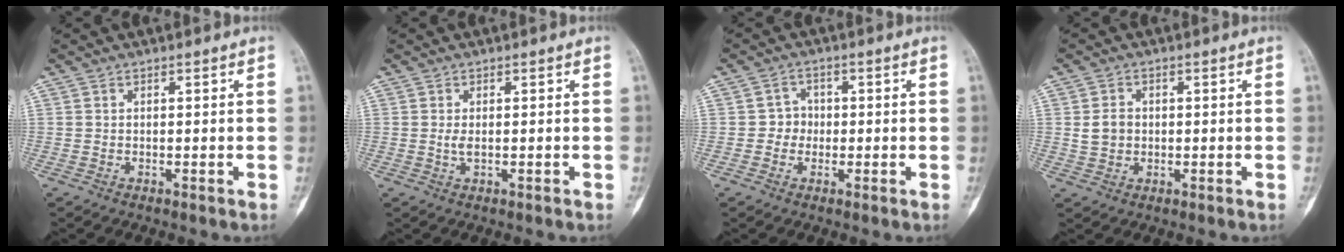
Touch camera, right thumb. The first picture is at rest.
{"total": 1.4, "force": [0.0, 0.5, 1.3], "torque": [-0.024, -0.003, 0.002]}
{"total": 3.0, "force": [-0.4, 2.9, 0.8], "torque": [0.012, 0.012, -0.015]}
{"total": 3.7, "force": [0.2, 3.0, 2.0], "torque": [-0.028, 0.006, 0.006]}